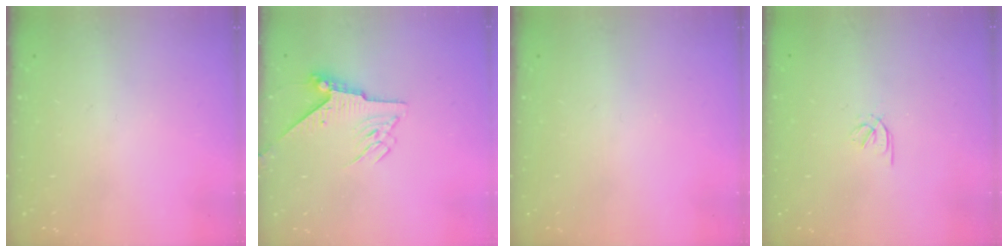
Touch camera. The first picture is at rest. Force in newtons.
{"total": 8.1, "press": 8.0, "slide": 1.3}
{"total": 0.0}
{"total": 1.7, "press": 1.6, "slide": 0.6}